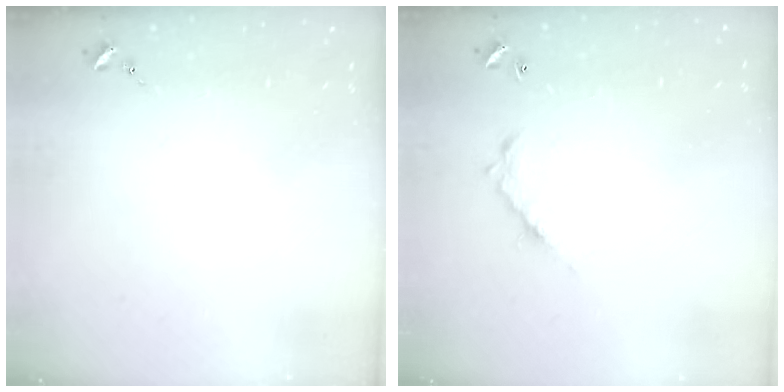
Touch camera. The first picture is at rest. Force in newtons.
{"total": 7.7, "press": 7.7, "slide": 0.6}